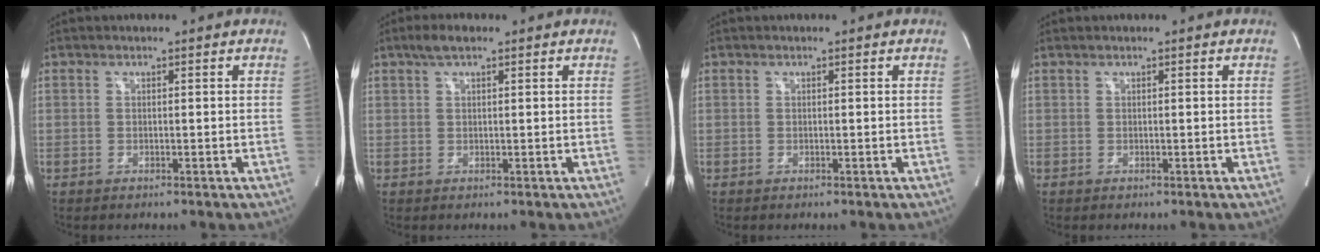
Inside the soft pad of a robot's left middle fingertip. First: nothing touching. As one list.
[{"total": 2.8, "force": [1.9, 0.8, 2.0], "torque": [-0.046, 0.016, 0.035]}, {"total": 0.0}, {"total": 0.0}]